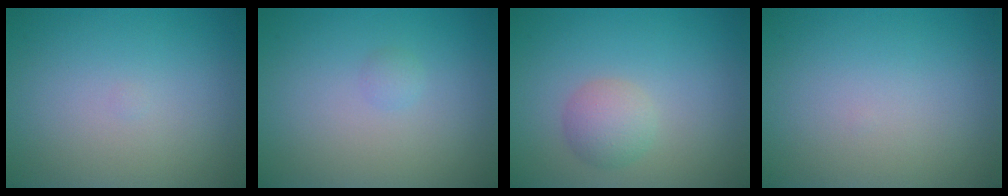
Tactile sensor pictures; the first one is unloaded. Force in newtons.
{"total": 0.6, "press": 0.6, "slide": 0.1}
{"total": 2.3, "press": 2.3, "slide": 0.0}
{"total": 0.0}